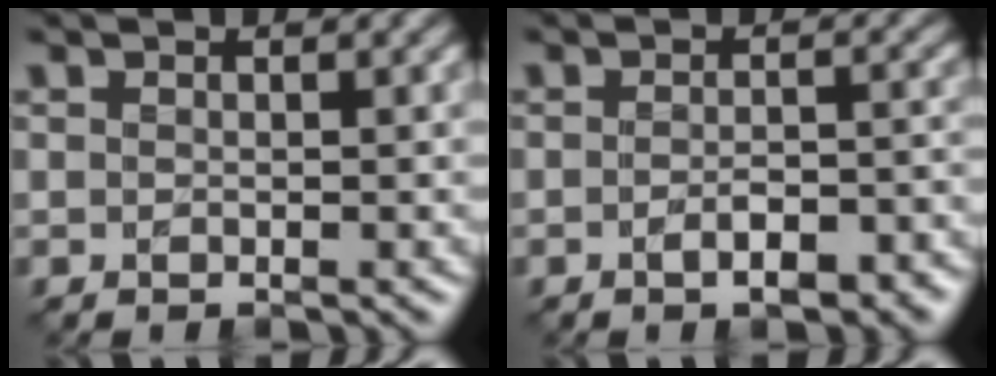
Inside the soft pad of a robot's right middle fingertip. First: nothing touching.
{"total": 3.6, "force": [-1.8, 1.1, 2.8], "torque": [-0.048, -0.003, -0.023]}